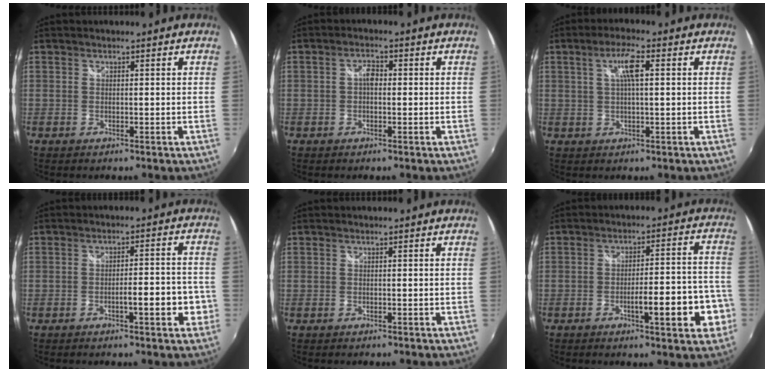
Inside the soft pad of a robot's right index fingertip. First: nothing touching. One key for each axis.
{"total": 2.3, "fx": -0.1, "fy": 1.3, "fz": 1.8, "tx": -0.032, "ty": 0.008, "tz": -0.007}
{"total": 5.1, "fx": 1.3, "fy": 0.7, "fz": 4.8, "tx": -0.092, "ty": 0.005, "tz": 0.024}
{"total": 6.5, "fx": -2.6, "fy": 1.3, "fz": 5.9, "tx": -0.091, "ty": 0.001, "tz": -0.033}
{"total": 0.0}
{"total": 11.4, "fx": -4.5, "fy": 2.0, "fz": 10.2, "tx": -0.156, "ty": -0.003, "tz": -0.058}